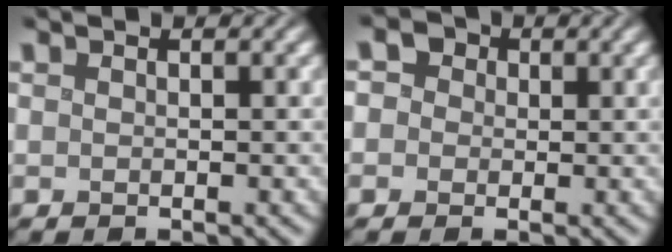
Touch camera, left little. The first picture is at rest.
{"total": 4.0, "force": [1.4, 3.2, 1.8], "torque": [-0.014, 0.022, -0.011]}